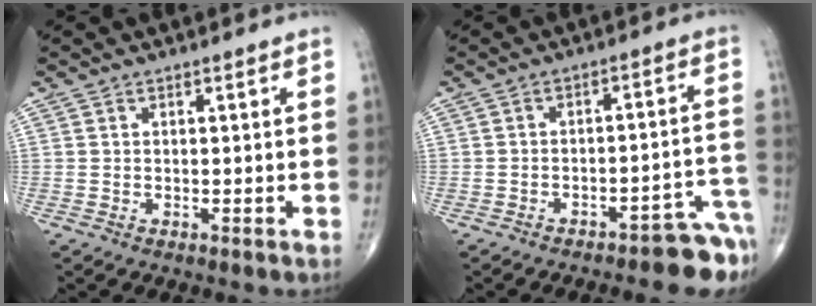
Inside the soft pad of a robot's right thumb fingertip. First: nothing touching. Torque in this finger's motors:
{"motor_torque": [1.59, 0.63, 0.06, -0.22, 0.11]}